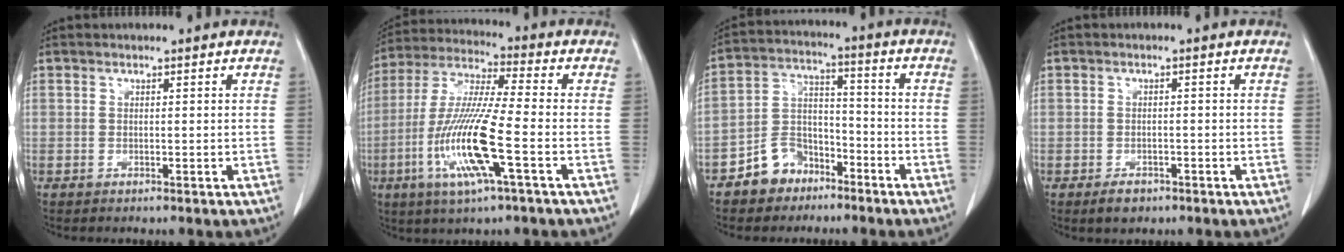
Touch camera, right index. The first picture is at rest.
{"total": 14.2, "force": [-4.5, 0.4, 13.5], "torque": [-0.280, -0.012, -0.089]}
{"total": 8.1, "force": [-5.4, 5.6, 2.1], "torque": [-0.044, 0.021, -0.096]}
{"total": 2.7, "force": [-1.8, 1.7, 1.1], "torque": [-0.016, 0.003, -0.020]}